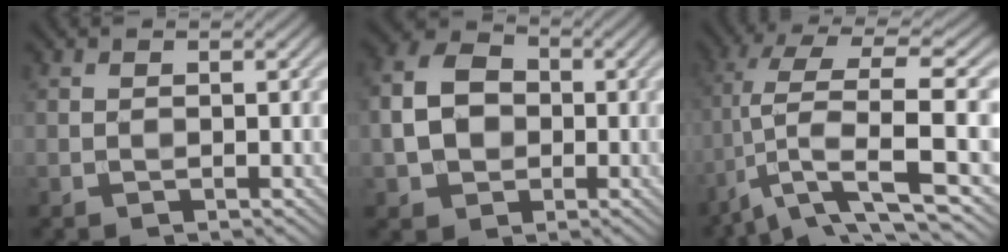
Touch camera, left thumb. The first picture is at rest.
{"total": 7.1, "force": [-0.7, 5.6, 4.3], "torque": [-0.099, 0.004, -0.025]}
{"total": 10.4, "force": [-2.3, 2.4, 9.8], "torque": [-0.193, 0.015, -0.039]}